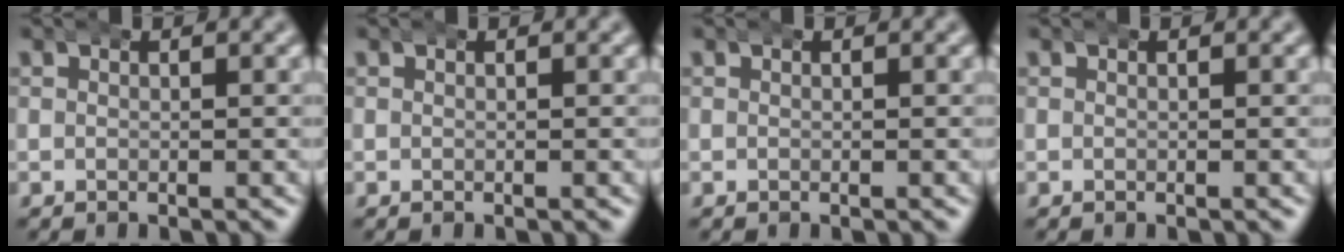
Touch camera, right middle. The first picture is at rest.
{"total": 0.0}
{"total": 0.0}
{"total": 0.0}